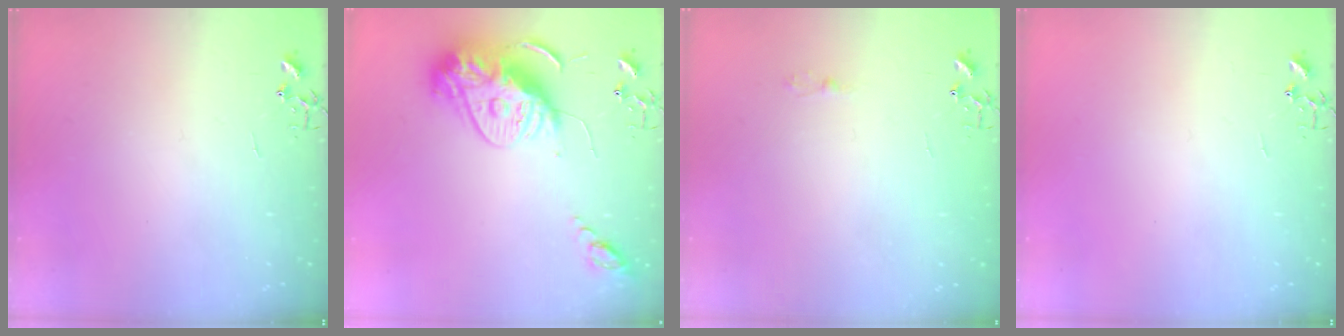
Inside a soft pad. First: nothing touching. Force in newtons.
{"total": 16.1, "press": 16.0, "slide": 1.6}
{"total": 2.5, "press": 2.5, "slide": 0.3}
{"total": 0.0}